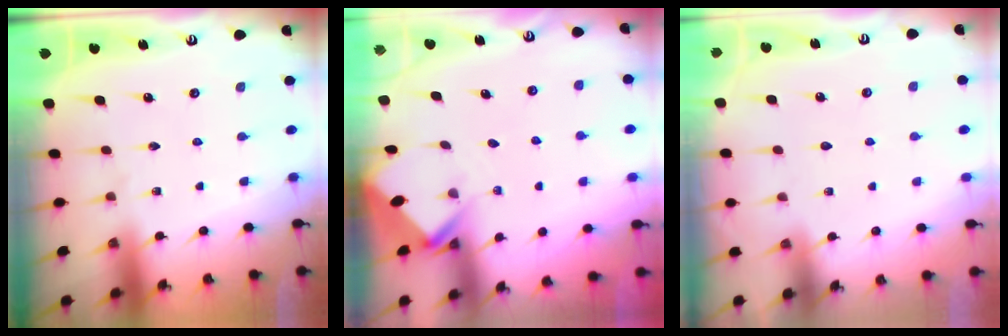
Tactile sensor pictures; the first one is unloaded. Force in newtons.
{"total": 2.8, "press": 2.8, "slide": 0.2}
{"total": 1.0, "press": 1.0, "slide": 0.0}